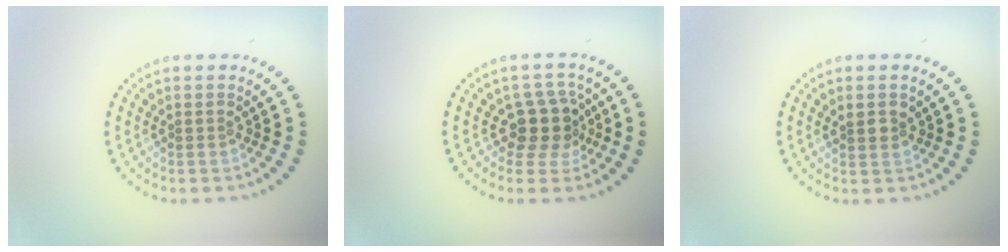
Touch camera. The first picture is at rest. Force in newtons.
{"total": 3.5, "press": 2.9, "slide": 2.1}
{"total": 1.5, "press": 1.3, "slide": 0.6}